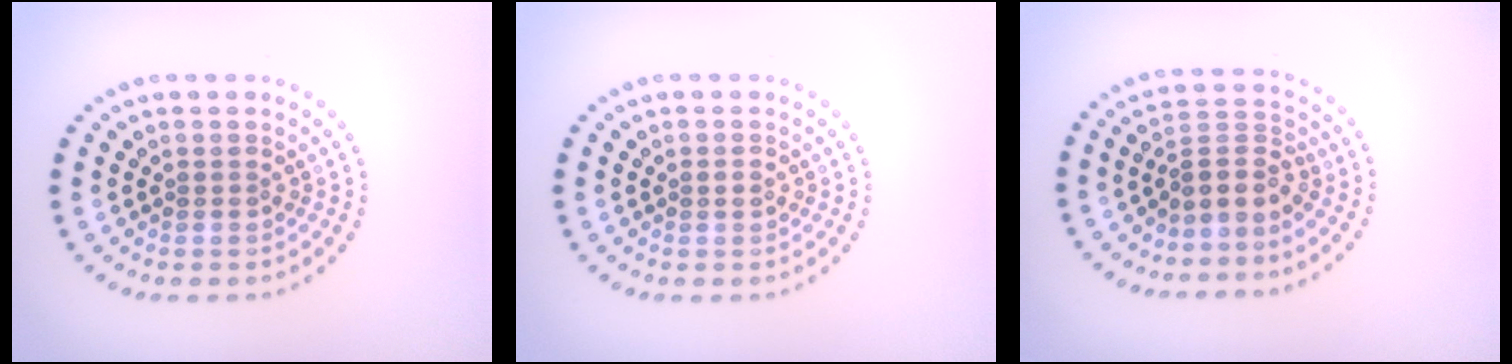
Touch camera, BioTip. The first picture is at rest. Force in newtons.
{"total": 0.9, "press": 0.8, "slide": 0.2}
{"total": 3.0, "press": 2.3, "slide": 1.9}